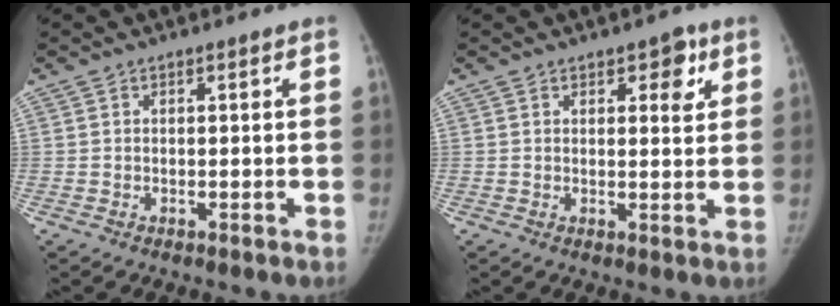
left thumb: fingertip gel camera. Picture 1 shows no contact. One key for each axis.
{"total": 4.4, "fx": 2.2, "fy": 2.4, "fz": 3.0, "tx": -0.012, "ty": -0.010, "tz": 0.025}